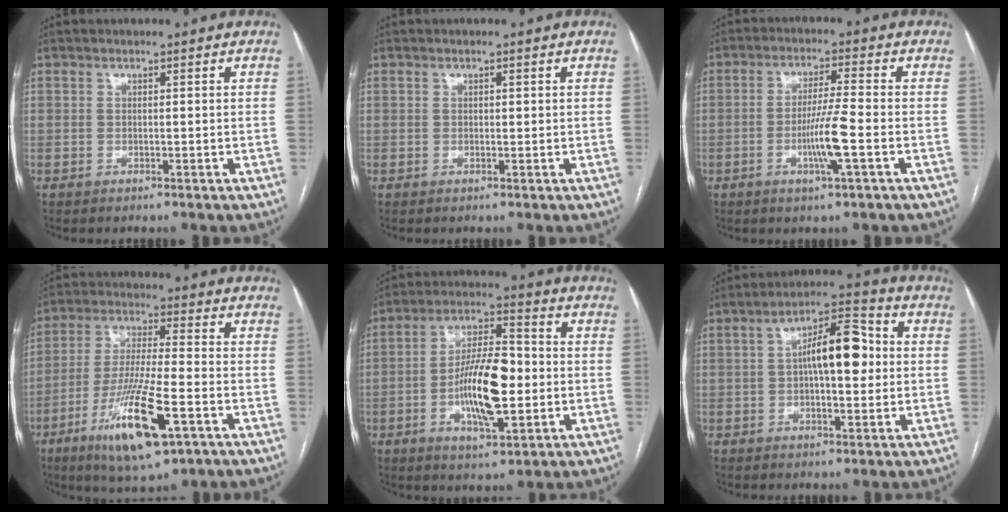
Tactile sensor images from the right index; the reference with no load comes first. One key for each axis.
{"total": 0.6, "fx": 0.2, "fy": 0.2, "fz": 0.5, "tx": -0.007, "ty": -0.001, "tz": 0.003}
{"total": 6.9, "fx": -2.1, "fy": -0.4, "fz": 6.6, "tx": -0.125, "ty": -0.008, "tz": -0.040}
{"total": 14.9, "fx": -6.9, "fy": 2.0, "fz": 13.1, "tx": -0.254, "ty": -0.025, "tz": -0.117}
{"total": 13.2, "fx": -2.2, "fy": 3.9, "fz": 12.5, "tx": -0.230, "ty": 0.007, "tz": -0.036}
{"total": 10.3, "fx": 0.8, "fy": 3.3, "fz": 9.7, "tx": -0.161, "ty": 0.029, "tz": 0.008}